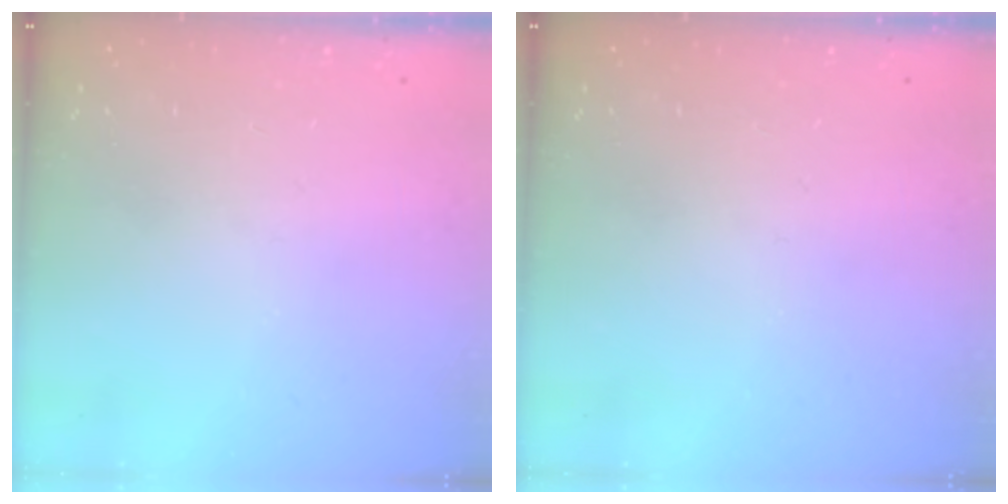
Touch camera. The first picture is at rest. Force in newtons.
{"total": 0.0}